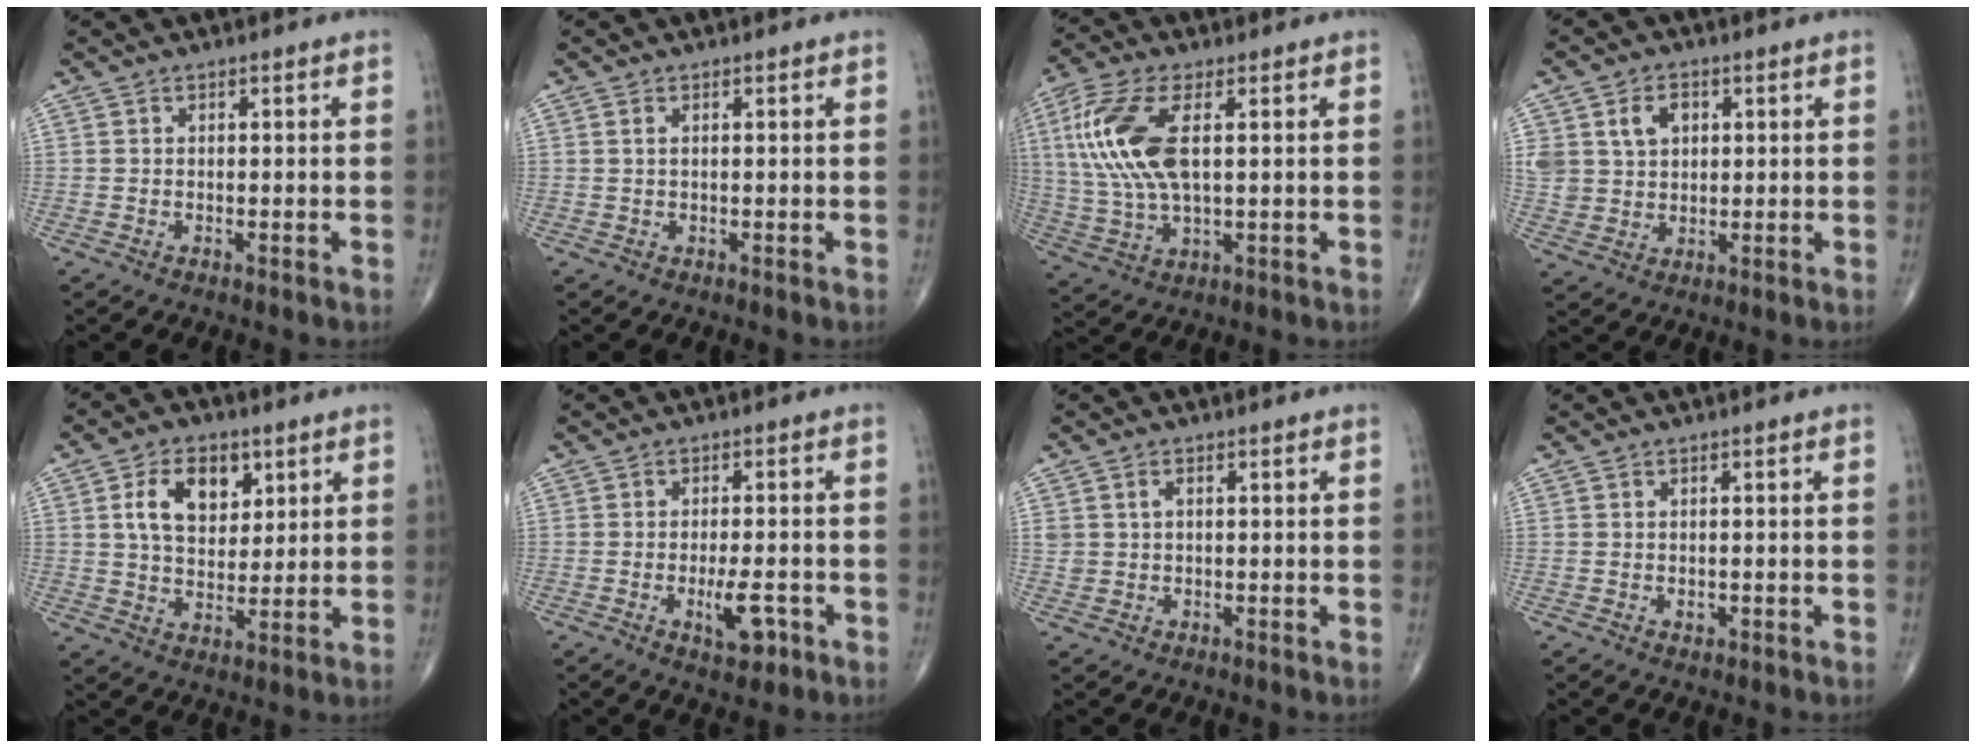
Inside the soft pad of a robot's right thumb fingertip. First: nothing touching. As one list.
[{"total": 0.7, "force": [0.3, 0.3, 0.5], "torque": [-0.013, 0.005, 0.005]}, {"total": 15.1, "force": [3.1, 6.8, 13.1], "torque": [-0.300, 0.001, 0.064]}, {"total": 8.2, "force": [2.7, 6.4, 4.4], "torque": [-0.060, -0.006, 0.057]}, {"total": 10.4, "force": [3.8, 6.7, 6.9], "torque": [-0.090, -0.013, 0.070]}, {"total": 5.5, "force": [-2.1, 2.1, 4.6], "torque": [-0.062, 0.003, -0.026]}, {"total": 2.1, "force": [0.5, 1.7, 1.2], "torque": [-0.017, 0.001, 0.014]}, {"total": 1.1, "force": [-0.3, 0.8, 0.7], "torque": [-0.005, 0.001, -0.002]}]